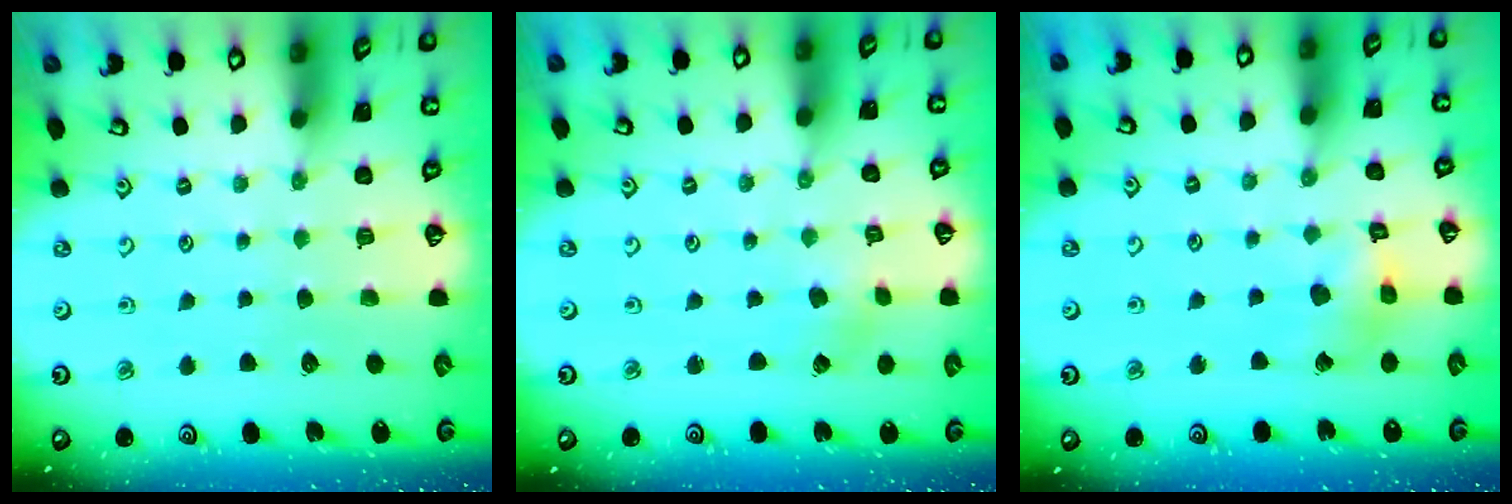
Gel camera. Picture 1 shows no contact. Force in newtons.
{"total": 0.6, "press": 0.6, "slide": 0.1}
{"total": 7.7, "press": 7.7, "slide": 0.8}